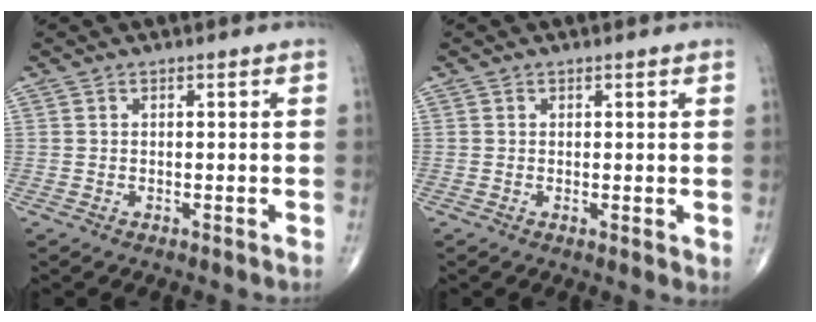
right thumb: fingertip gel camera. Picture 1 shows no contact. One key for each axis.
{"total": 1.7, "fx": 0.4, "fy": 0.7, "fz": 1.5, "tx": -0.024, "ty": -0.009, "tz": 0.003}